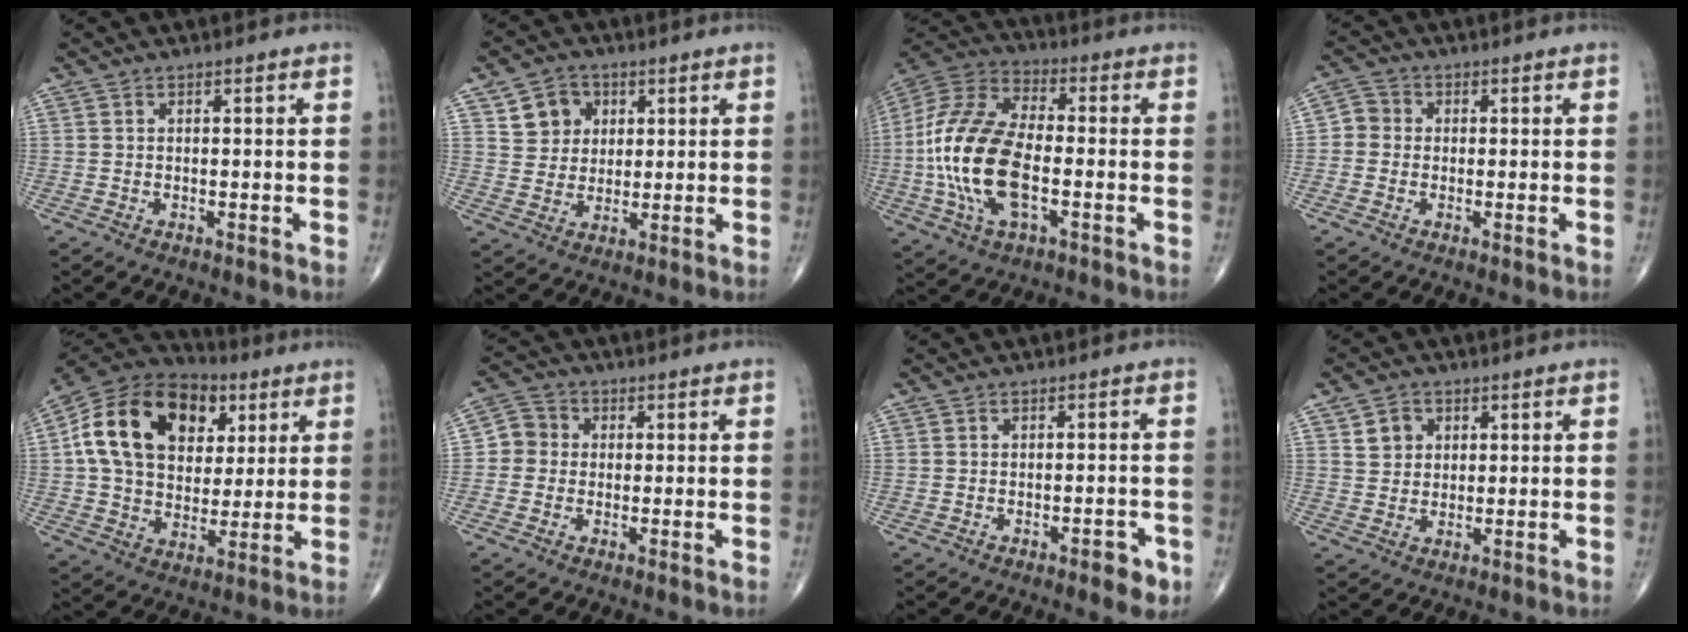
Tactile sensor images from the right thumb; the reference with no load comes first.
{"total": 7.5, "force": [3.1, 6.4, 2.5], "torque": [-0.008, -0.011, 0.055]}
{"total": 20.1, "force": [-3.1, 10.0, 17.2], "torque": [-0.369, 0.019, -0.059]}
{"total": 3.3, "force": [-0.3, 3.2, 1.1], "torque": [-0.002, 0.007, -0.015]}
{"total": 22.7, "force": [6.5, 15.8, 15.0], "torque": [-0.248, 0.011, 0.106]}
{"total": 4.6, "force": [-0.1, 4.3, 1.3], "torque": [-0.002, 0.010, -0.014]}
{"total": 3.6, "force": [-1.9, 1.4, 2.7], "torque": [-0.025, 0.007, -0.021]}
{"total": 4.5, "force": [1.8, 3.8, 1.6], "torque": [-0.006, -0.007, 0.031]}